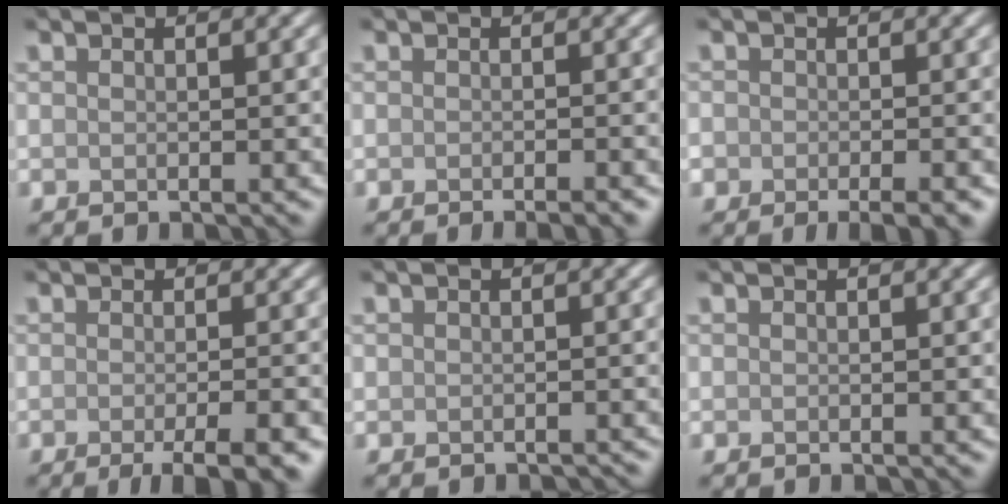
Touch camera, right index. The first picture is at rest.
{"total": 2.1, "force": [-1.3, 0.4, 1.5], "torque": [-0.010, -0.002, -0.016]}
{"total": 4.1, "force": [-2.5, 1.8, 2.8], "torque": [-0.031, -0.008, -0.024]}
{"total": 4.9, "force": [-2.4, 1.0, 4.1], "torque": [-0.048, -0.004, -0.030]}
{"total": 0.7, "force": [-0.6, 0.3, 0.0], "torque": [0.002, -0.007, -0.010]}
{"total": 0.0}